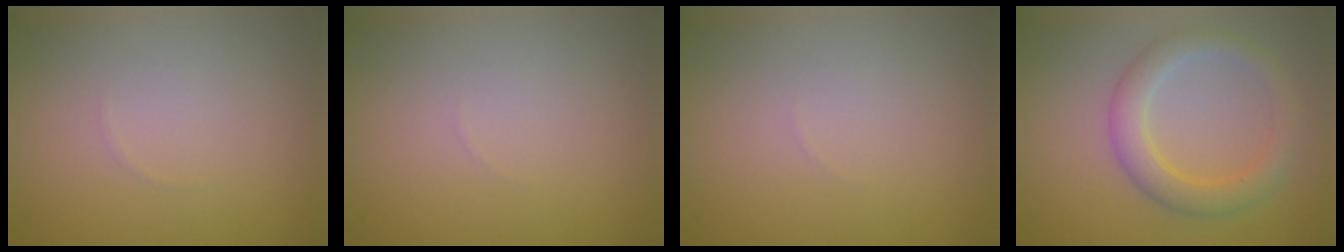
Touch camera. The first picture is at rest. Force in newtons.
{"total": 0.0}
{"total": 0.0}
{"total": 3.5, "press": 3.5, "slide": 0.0}